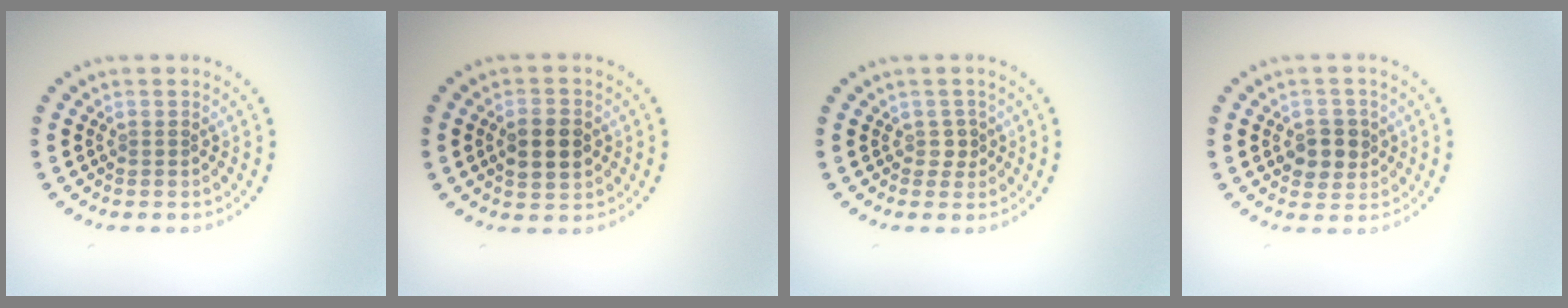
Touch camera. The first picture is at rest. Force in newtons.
{"total": 3.7, "press": 3.7, "slide": 0.2}
{"total": 1.0, "press": 0.9, "slide": 0.5}
{"total": 2.8, "press": 2.8, "slide": 0.7}